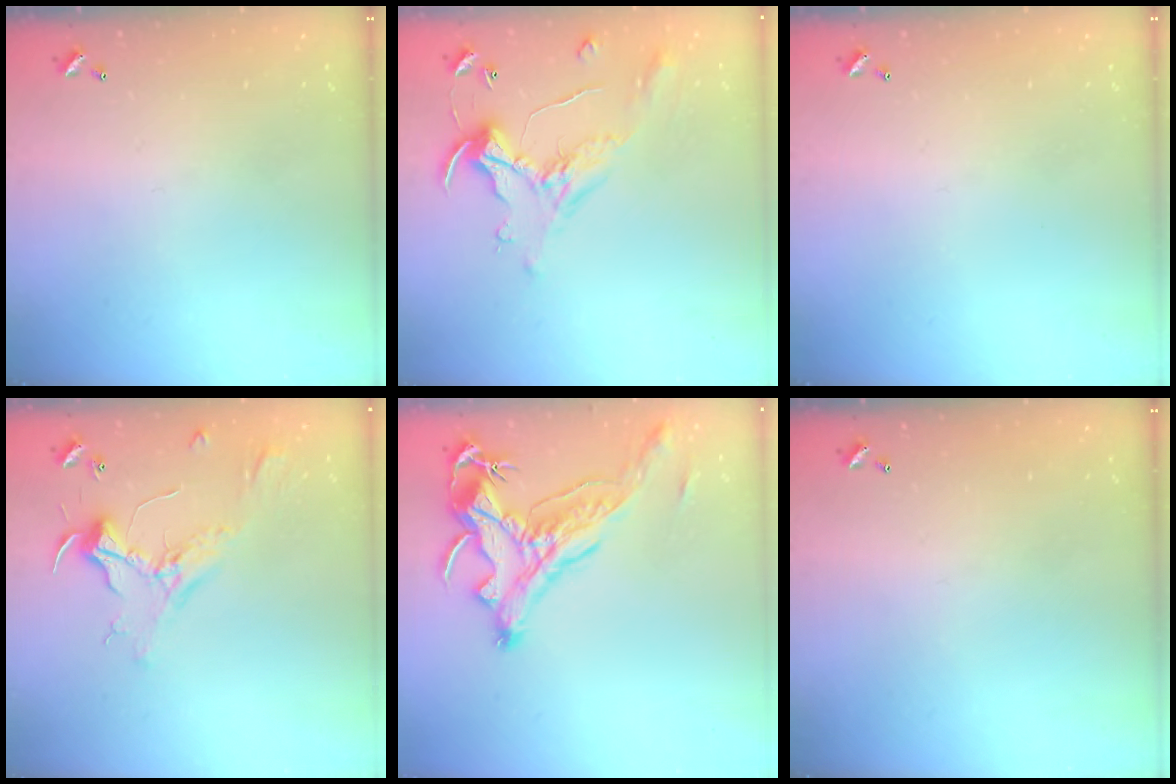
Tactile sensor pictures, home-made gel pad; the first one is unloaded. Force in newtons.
{"total": 1.1, "press": 0.8, "slide": 0.9}
{"total": 0.0}
{"total": 2.3, "press": 2.2, "slide": 0.8}
{"total": 2.9, "press": 2.5, "slide": 1.3}
{"total": 0.0}